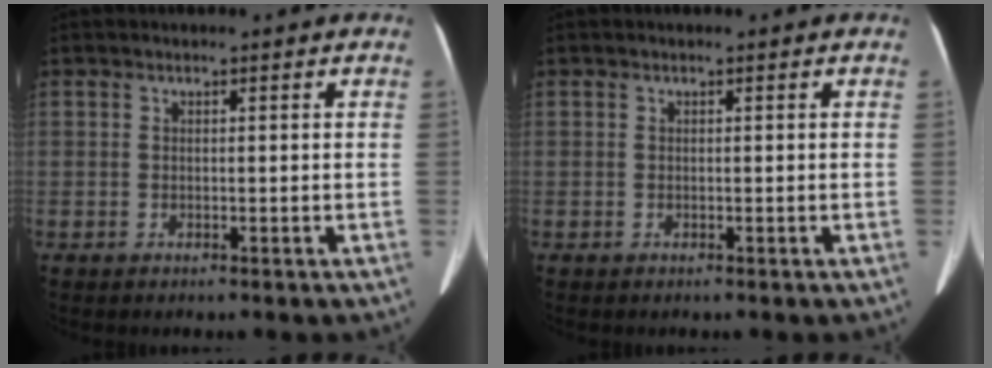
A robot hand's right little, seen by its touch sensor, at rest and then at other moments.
{"total": 0.0}